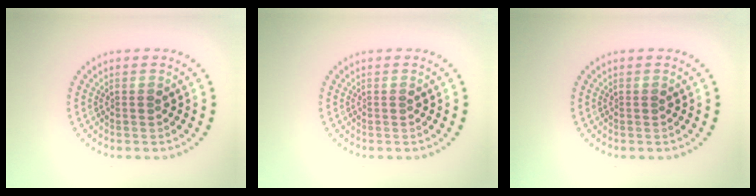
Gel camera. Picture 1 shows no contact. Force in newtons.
{"total": 0.0}
{"total": 0.0}